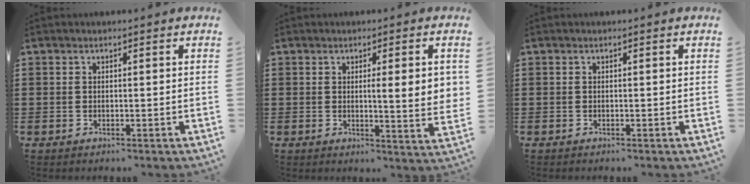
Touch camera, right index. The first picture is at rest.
{"total": 5.9, "force": [1.0, 0.6, 5.8], "torque": [-0.084, -0.011, 0.008]}
{"total": 0.0}